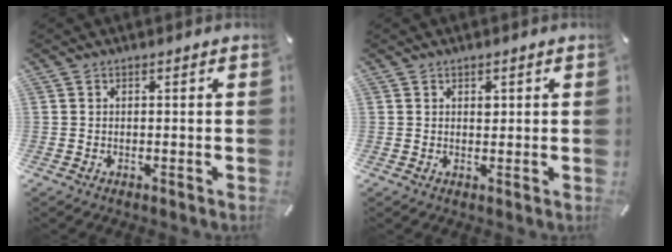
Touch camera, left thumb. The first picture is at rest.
{"total": 1.1, "force": [0.5, 0.8, 0.5], "torque": [0.005, -0.006, 0.006]}